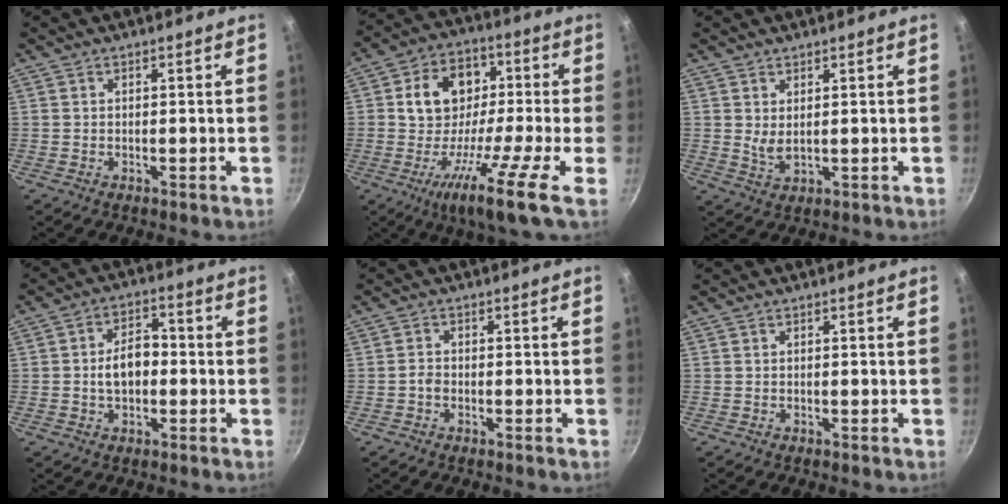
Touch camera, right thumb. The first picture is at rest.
{"total": 15.1, "force": [-4.9, 5.6, 13.1], "torque": [-0.202, 0.038, -0.110]}
{"total": 2.9, "force": [1.0, 1.4, 2.4], "torque": [-0.043, -0.016, 0.023]}
{"total": 7.3, "force": [-0.8, 4.9, 5.4], "torque": [-0.062, 0.024, -0.017]}
{"total": 1.5, "force": [-0.7, 1.1, 0.8], "torque": [-0.017, 0.010, -0.016]}
{"total": 0.0}